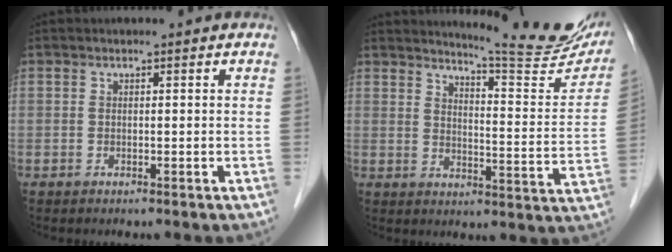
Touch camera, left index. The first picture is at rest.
{"total": 16.5, "force": [15.1, 1.0, 6.5], "torque": [-0.083, -0.077, 0.179]}